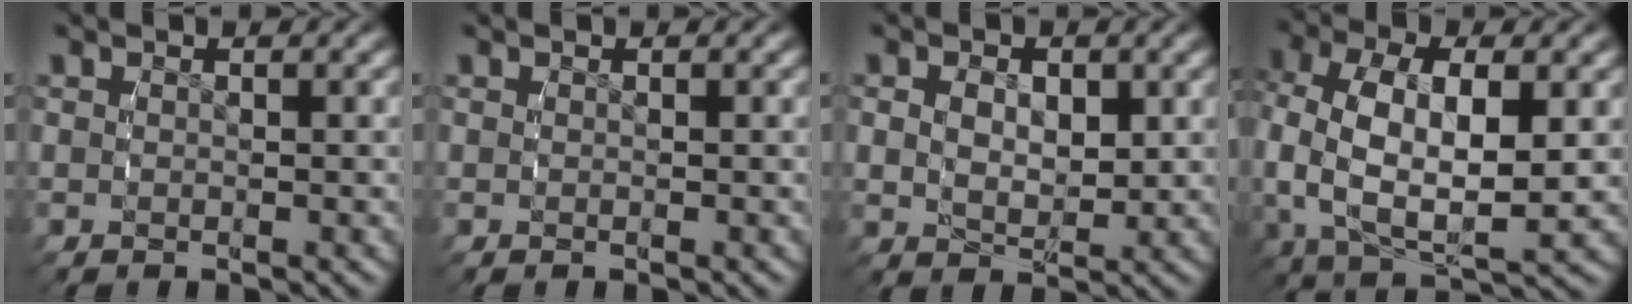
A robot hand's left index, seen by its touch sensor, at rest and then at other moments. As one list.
[{"total": 0.0}, {"total": 3.2, "force": [0.6, 2.1, 2.4], "torque": [-0.042, -0.016, 0.022]}, {"total": 9.8, "force": [-0.3, 6.0, 7.7], "torque": [-0.171, -0.032, 0.012]}]